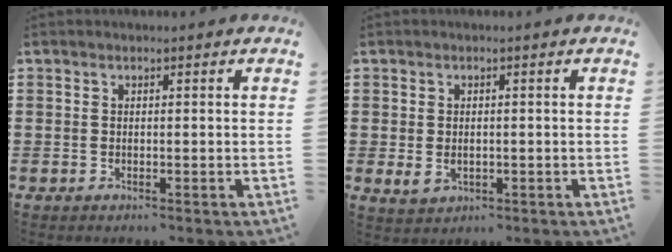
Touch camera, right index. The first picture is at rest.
{"total": 2.0, "force": [-0.1, 1.3, 1.5], "torque": [-0.032, 0.002, -0.003]}